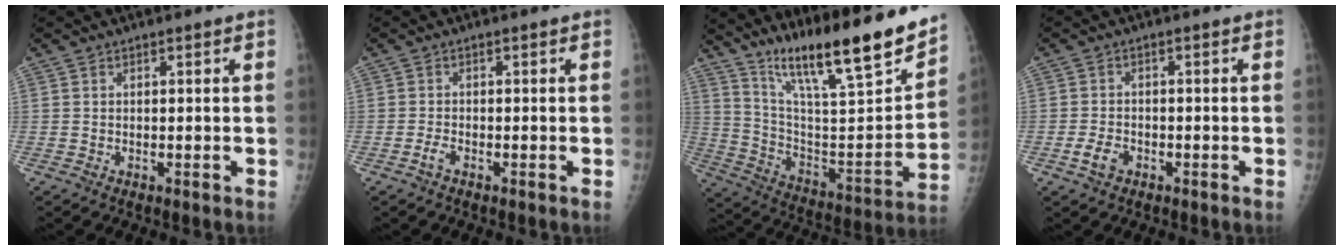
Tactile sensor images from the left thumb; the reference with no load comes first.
{"total": 1.3, "force": [-0.9, 0.4, 0.9], "torque": [-0.022, 0.002, -0.019]}
{"total": 23.5, "force": [17.7, 2.9, 15.2], "torque": [-0.220, -0.082, 0.303]}
{"total": 3.1, "force": [-1.5, 2.0, 1.7], "torque": [-0.032, 0.008, -0.025]}